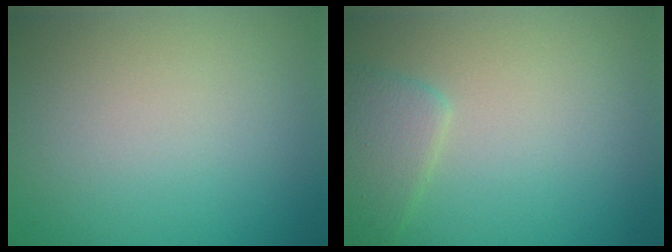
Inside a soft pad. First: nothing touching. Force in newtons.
{"total": 2.4, "press": 2.4, "slide": 0.1}